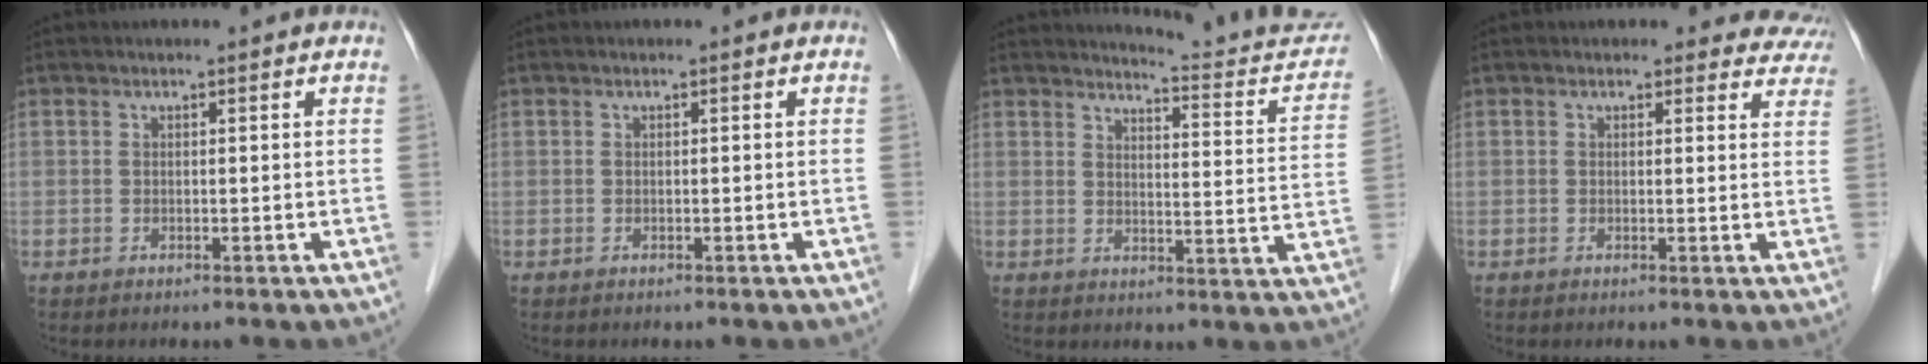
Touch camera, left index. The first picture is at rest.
{"total": 0.0}
{"total": 13.4, "force": [13.2, 0.5, 2.2], "torque": [-0.017, -0.071, 0.140]}
{"total": 6.7, "force": [6.0, 2.9, -0.4], "torque": [0.054, -0.016, 0.023]}